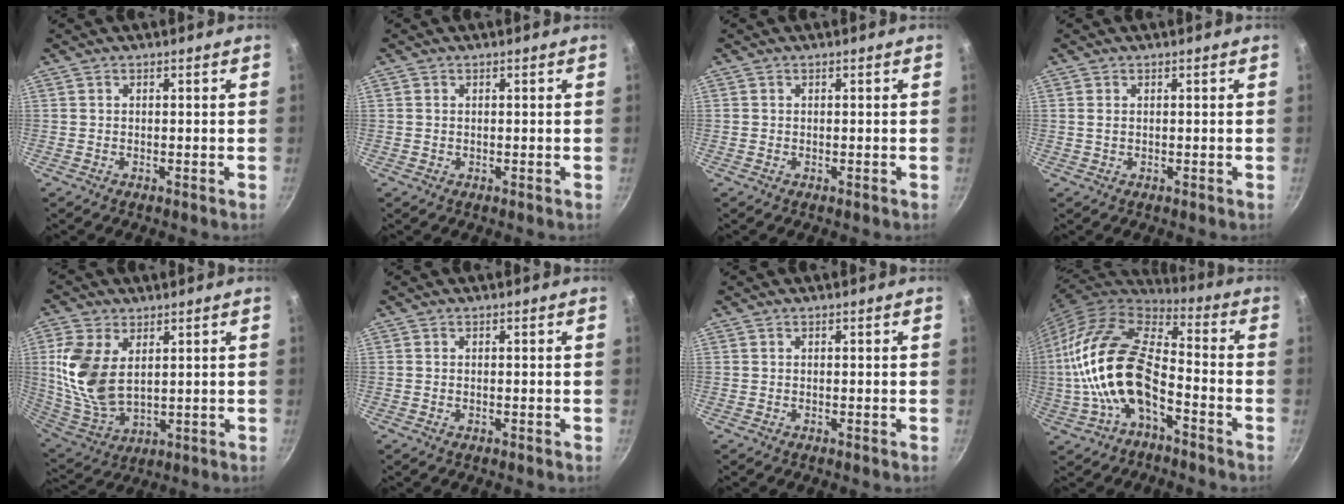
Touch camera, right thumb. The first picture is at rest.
{"total": 0.5, "force": [0.1, 0.5, 0.1], "torque": [0.000, 0.001, 0.000]}
{"total": 0.0}
{"total": 1.1, "force": [0.3, 0.7, 0.8], "torque": [-0.016, 0.001, 0.005]}
{"total": 13.9, "force": [3.4, 8.3, 10.6], "torque": [-0.215, -0.024, 0.079]}
{"total": 0.0}
{"total": 0.0}
{"total": 19.7, "force": [-5.0, 10.1, 16.2], "torque": [-0.300, 0.040, -0.105]}